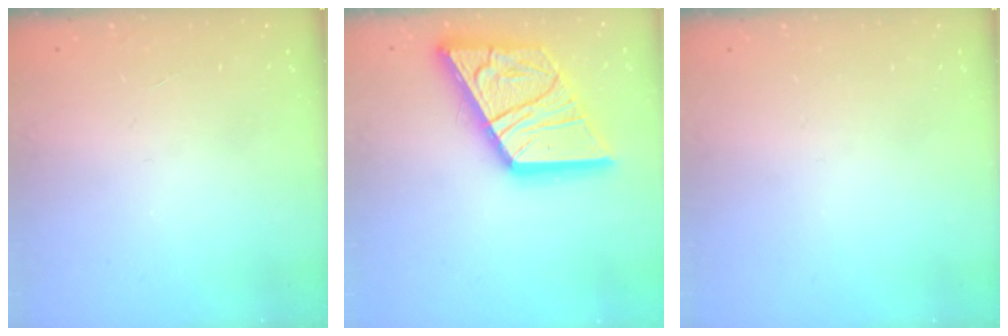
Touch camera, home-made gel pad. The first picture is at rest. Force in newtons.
{"total": 27.4, "press": 27.2, "slide": 3.1}
{"total": 0.0}